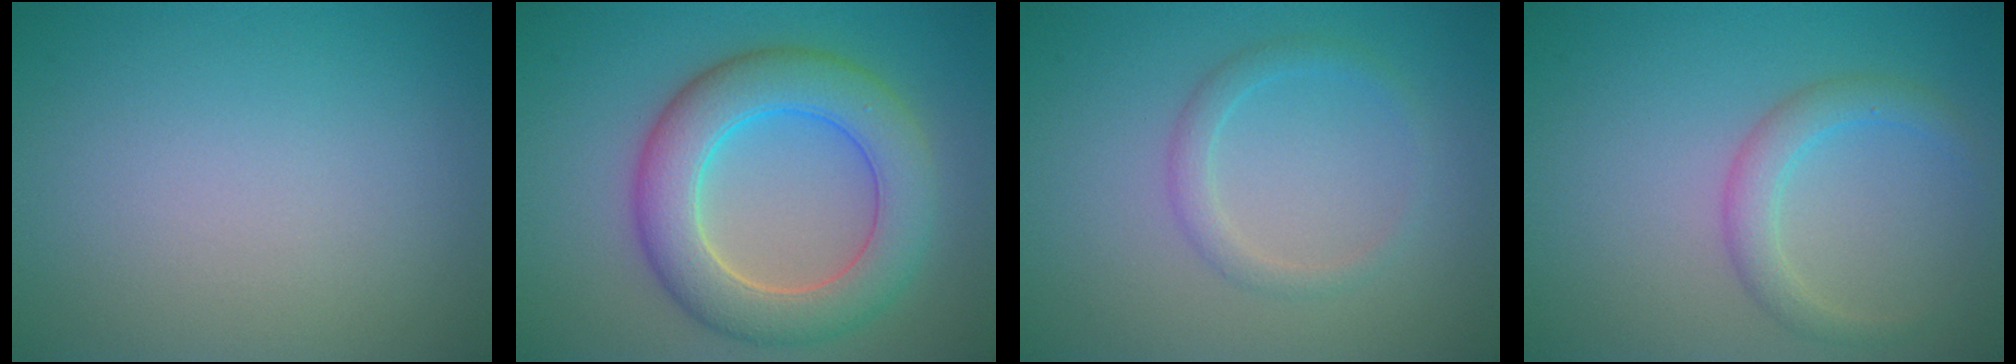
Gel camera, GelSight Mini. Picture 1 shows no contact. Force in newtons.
{"total": 7.5, "press": 7.5, "slide": 0.6}
{"total": 1.7, "press": 1.7, "slide": 0.1}
{"total": 2.5, "press": 2.5, "slide": 0.1}